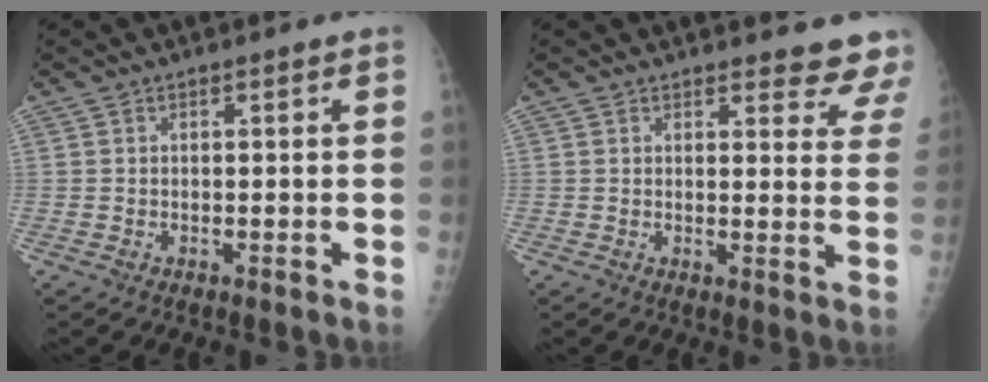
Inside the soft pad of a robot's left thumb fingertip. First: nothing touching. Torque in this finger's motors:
{"motor_torque": [0.13, 0.13, 0.15, -0.05, 0.04]}